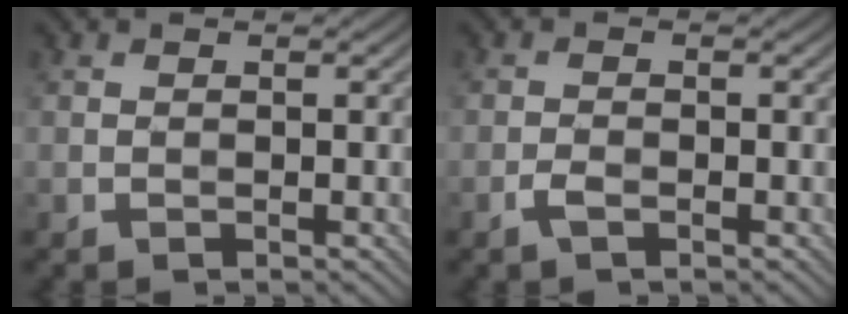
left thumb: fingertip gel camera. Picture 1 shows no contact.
{"total": 1.4, "force": [-1.0, 0.3, 1.0], "torque": [-0.025, 0.001, -0.021]}